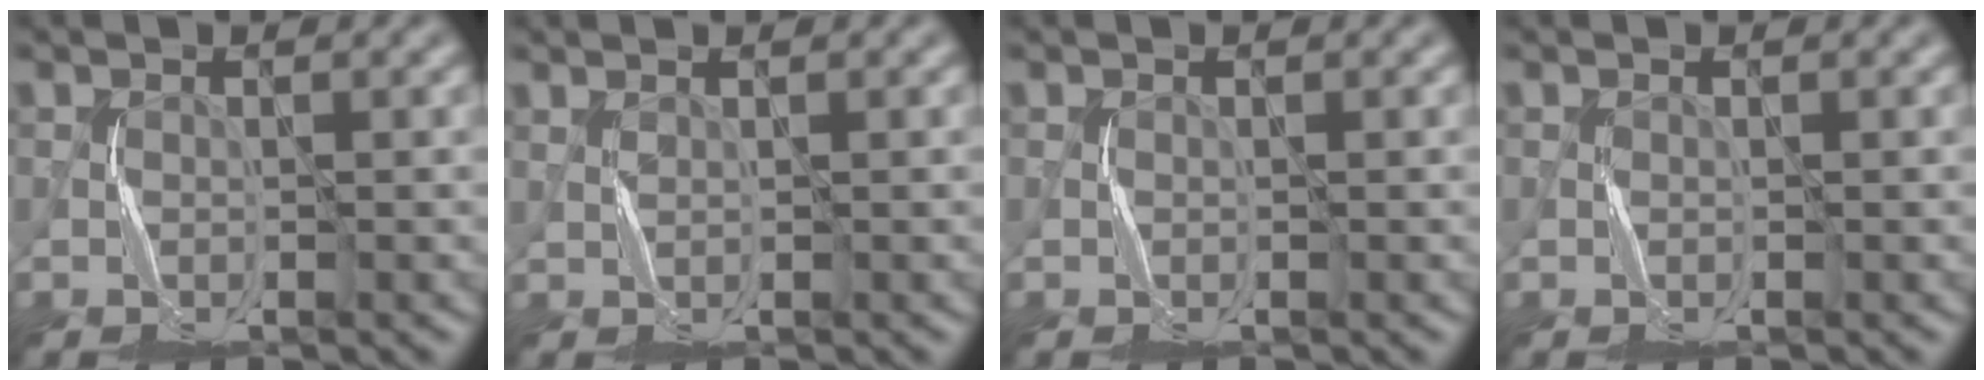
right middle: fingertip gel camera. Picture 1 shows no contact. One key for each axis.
{"total": 0.6, "fx": 0.5, "fy": -0.1, "fz": 0.3, "tx": -0.010, "ty": -0.003, "tz": 0.012}
{"total": 0.0}
{"total": 0.0}